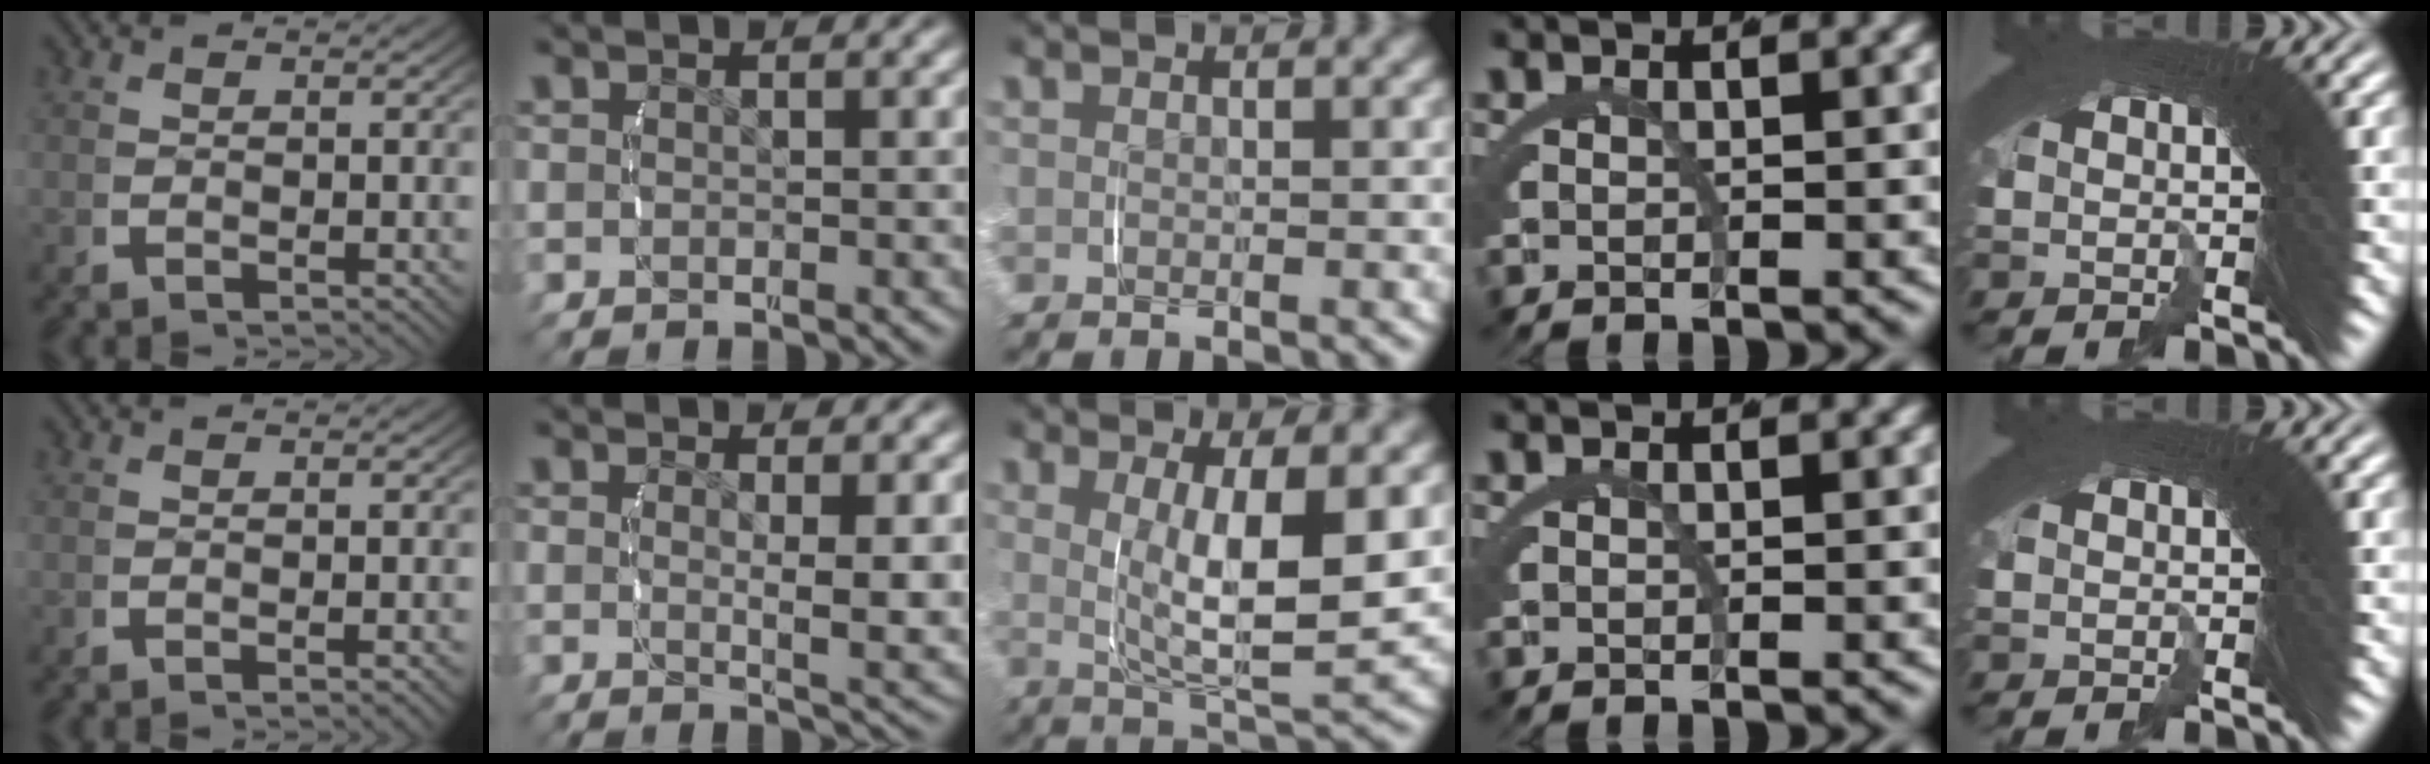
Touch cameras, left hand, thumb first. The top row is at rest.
{"thumb": {"total": 0.8, "force": [-0.4, 0.0, 0.7], "torque": [-0.010, 0.006, -0.008]}, "index": {"total": 3.4, "force": [1.0, -0.2, 3.3], "torque": [-0.047, -0.012, 0.019]}, "middle": {"total": 7.6, "force": [1.4, 2.7, 7.0], "torque": [-0.116, -0.014, 0.028]}}